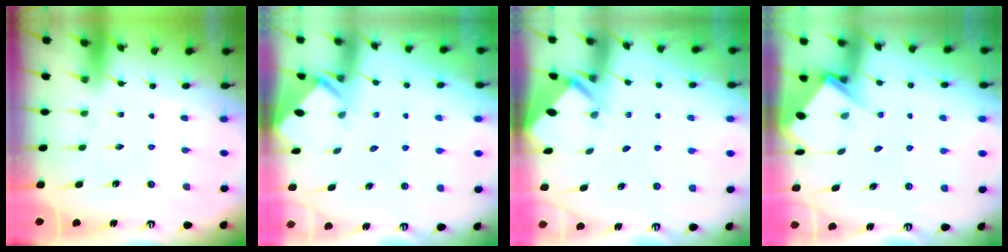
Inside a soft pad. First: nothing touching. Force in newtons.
{"total": 3.4, "press": 3.4, "slide": 0.3}
{"total": 2.0, "press": 2.0, "slide": 0.0}
{"total": 4.7, "press": 4.7, "slide": 0.2}